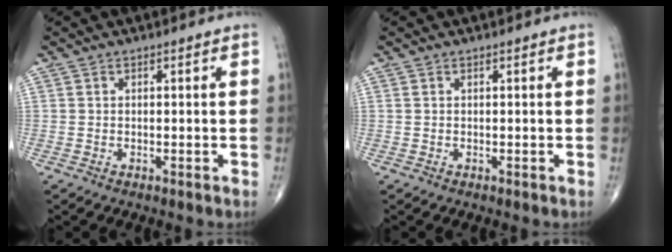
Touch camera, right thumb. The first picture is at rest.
{"total": 0.0}